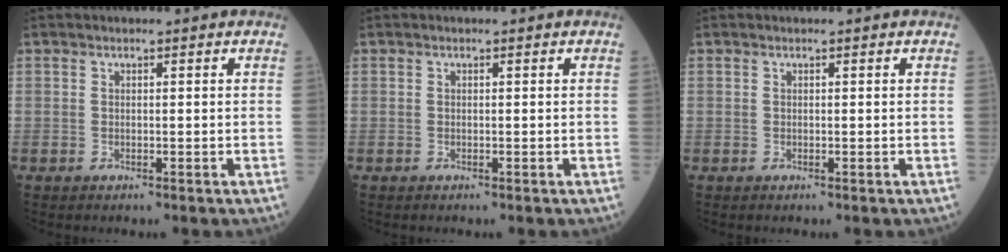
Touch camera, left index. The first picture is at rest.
{"total": 0.0}
{"total": 0.0}